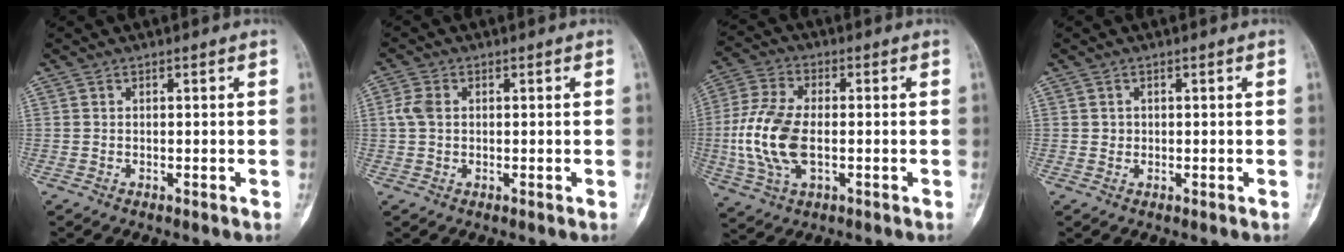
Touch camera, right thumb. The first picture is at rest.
{"total": 3.2, "force": [0.4, 2.3, 2.2], "torque": [-0.054, 0.006, 0.005]}
{"total": 13.4, "force": [-1.5, 7.3, 11.1], "torque": [-0.249, 0.005, -0.029]}
{"total": 1.0, "force": [0.1, 0.9, 0.2], "torque": [0.002, 0.002, 0.003]}